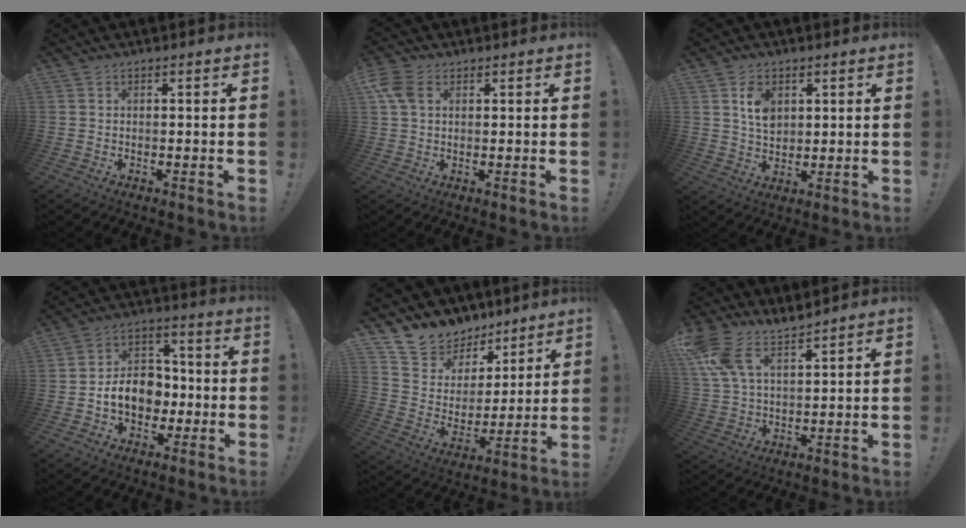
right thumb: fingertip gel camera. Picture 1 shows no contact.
{"total": 6.1, "force": [2.6, 4.1, 3.8], "torque": [-0.080, 0.000, 0.048]}
{"total": 7.5, "force": [3.0, 5.3, 4.3], "torque": [-0.064, -0.007, 0.055]}
{"total": 12.1, "force": [-2.6, 9.8, 6.7], "torque": [-0.107, 0.025, -0.041]}
{"total": 11.6, "force": [9.4, 6.7, 1.1], "torque": [-0.034, -0.077, 0.178]}
{"total": 11.1, "force": [8.6, 4.5, 5.4], "torque": [-0.120, -0.039, 0.170]}